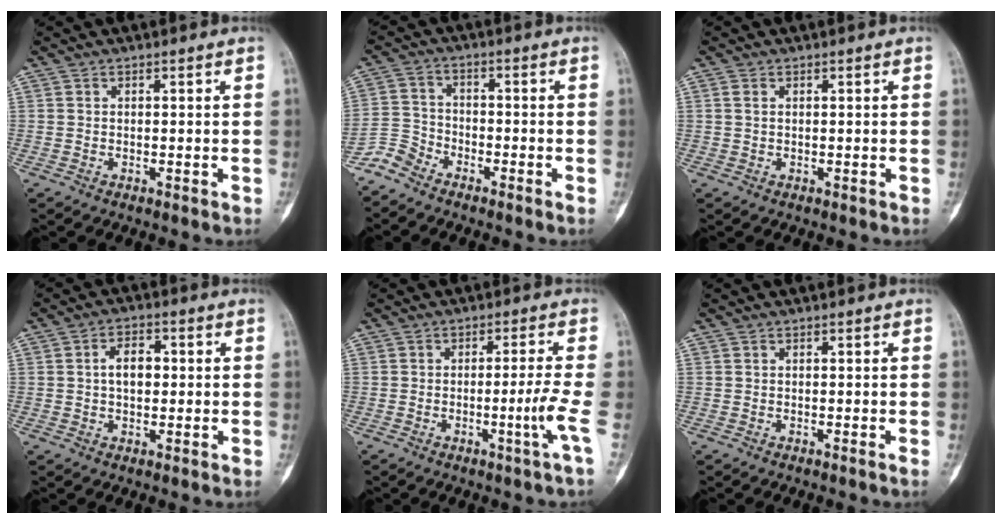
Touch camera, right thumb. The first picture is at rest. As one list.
[{"total": 4.5, "force": [-4.1, 1.9, 0.6], "torque": [-0.009, 0.015, -0.097]}, {"total": 1.0, "force": [0.3, 0.6, 0.7], "torque": [-0.017, 0.004, 0.009]}, {"total": 5.1, "force": [0.4, 3.2, 3.9], "torque": [-0.056, 0.012, 0.001]}, {"total": 4.8, "force": [-1.5, -1.2, 4.4], "torque": [-0.088, 0.002, -0.028]}, {"total": 0.0}]